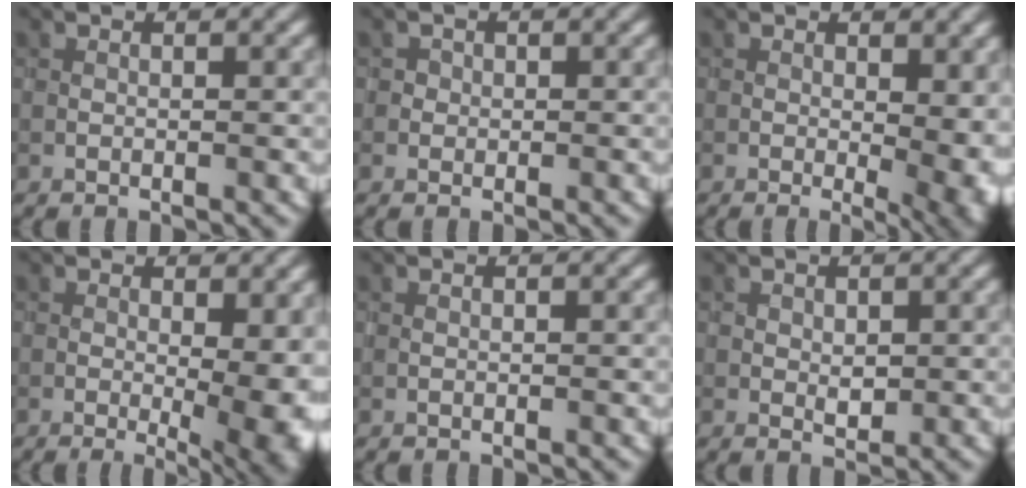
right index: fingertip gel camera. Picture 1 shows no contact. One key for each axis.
{"total": 0.9, "fx": 0.0, "fy": 0.9, "fz": 0.0, "tx": 0.011, "ty": 0.001, "tz": -0.002}
{"total": 6.6, "fx": -0.9, "fy": 3.1, "fz": 5.7, "tx": -0.048, "ty": -0.004, "tz": -0.005}
{"total": 8.5, "fx": -1.0, "fy": 3.8, "fz": 7.6, "tx": -0.068, "ty": -0.001, "tz": -0.013}
{"total": 0.0}
{"total": 1.4, "fx": 0.2, "fy": 1.0, "fz": 1.0, "tx": -0.016, "ty": -0.005, "tz": 0.006}